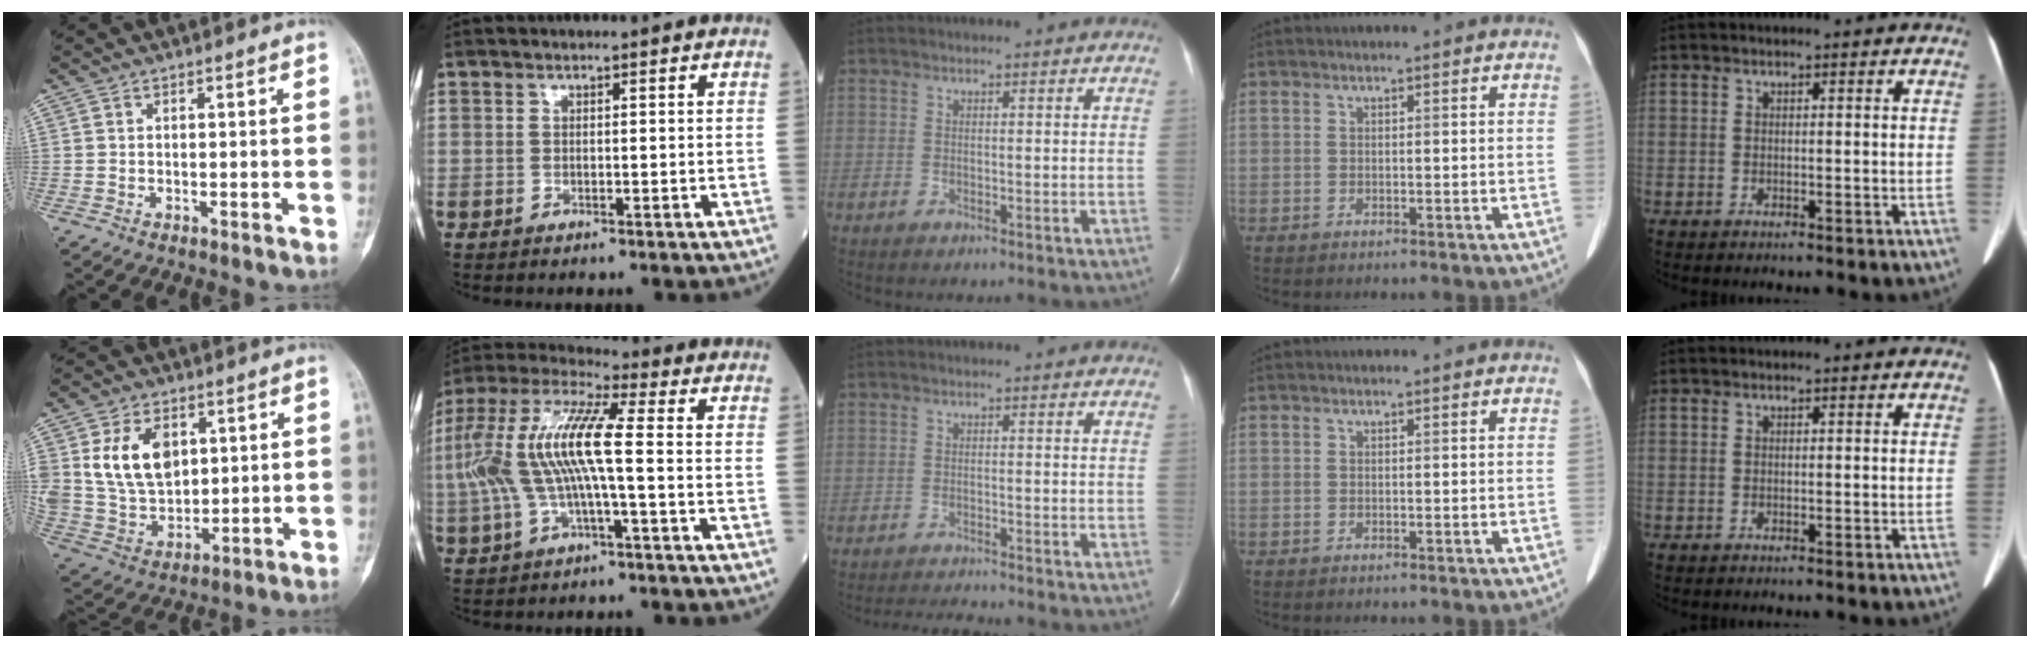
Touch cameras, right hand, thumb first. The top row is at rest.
{"thumb": {"total": 13.8, "force": [4.3, 9.4, 9.2], "torque": [-0.145, -0.016, 0.096]}, "index": {"total": 14.5, "force": [-0.5, 2.5, 14.3], "torque": [-0.308, 0.026, -0.016]}, "middle": {"total": 3.6, "force": [-3.5, -0.4, 0.8], "torque": [-0.019, -0.016, -0.054]}}